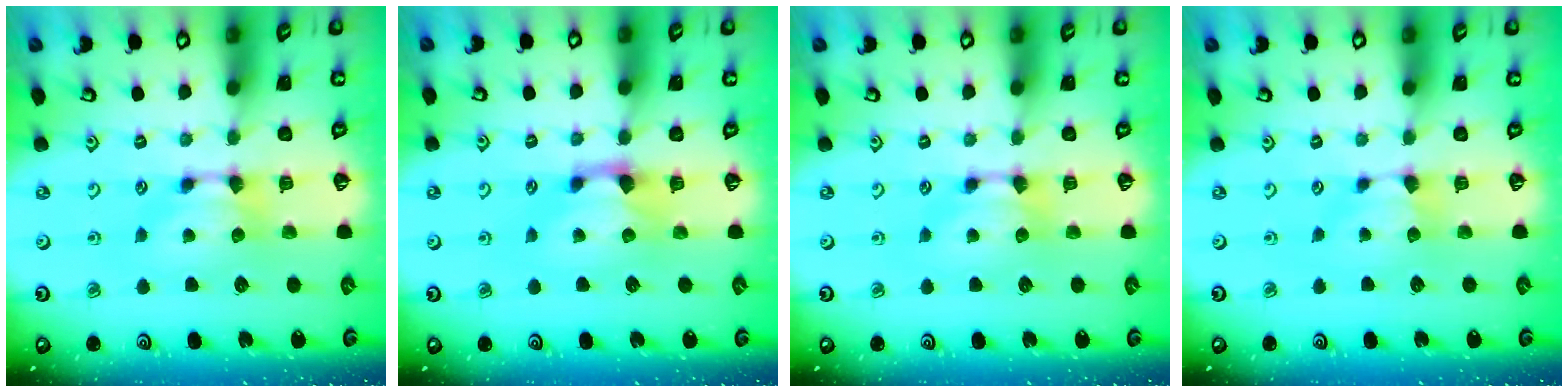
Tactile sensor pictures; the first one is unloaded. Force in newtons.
{"total": 1.3, "press": 0.4, "slide": 1.3}
{"total": 0.0}
{"total": 0.0}